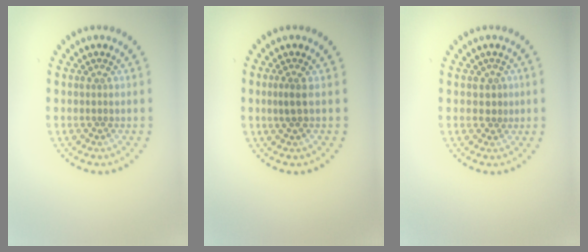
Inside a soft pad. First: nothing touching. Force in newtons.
{"total": 1.3, "press": 1.1, "slide": 0.8}
{"total": 1.0, "press": 0.9, "slide": 0.5}